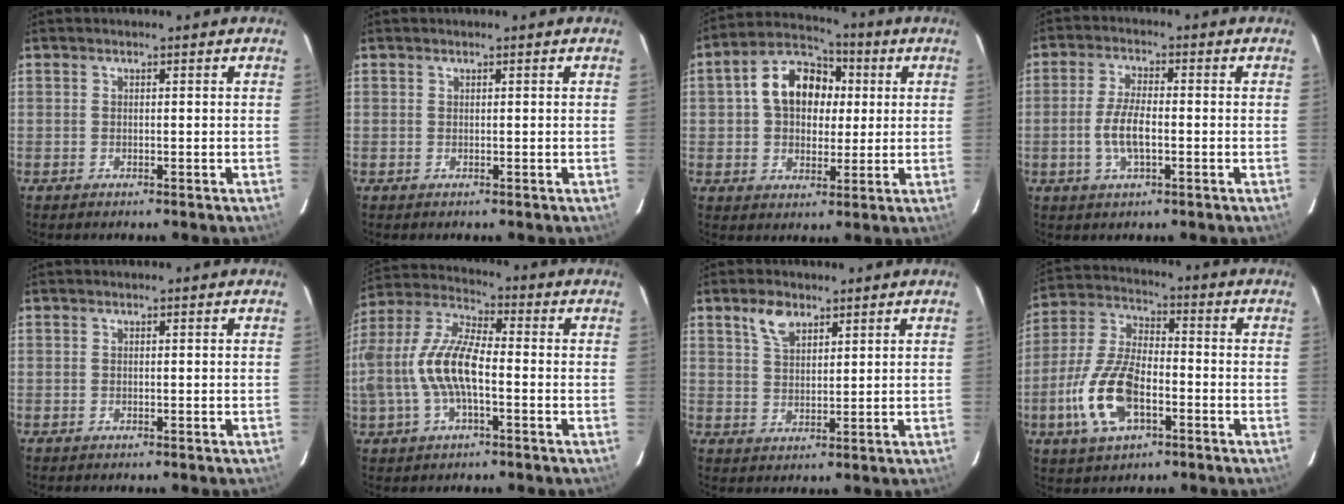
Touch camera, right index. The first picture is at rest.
{"total": 0.0}
{"total": 11.9, "force": [2.1, 8.6, 7.9], "torque": [-0.153, 0.040, 0.033]}
{"total": 6.2, "force": [-1.4, 2.2, 5.6], "torque": [-0.117, -0.001, -0.027]}
{"total": 0.0}
{"total": 14.1, "force": [-2.3, 5.5, 12.7], "torque": [-0.268, 0.008, -0.046]}
{"total": 5.1, "force": [3.3, 2.6, 2.8], "torque": [-0.047, 0.008, 0.064]}
{"total": 14.0, "force": [-5.0, 6.6, 11.2], "torque": [-0.250, 0.000, -0.093]}